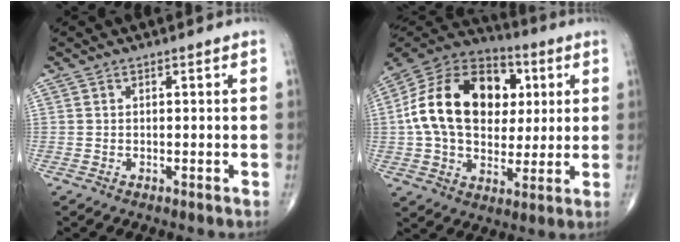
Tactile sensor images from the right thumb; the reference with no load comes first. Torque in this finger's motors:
{"motor_torque": [2.40, 2.61, 1.63, -0.04, 0.59]}